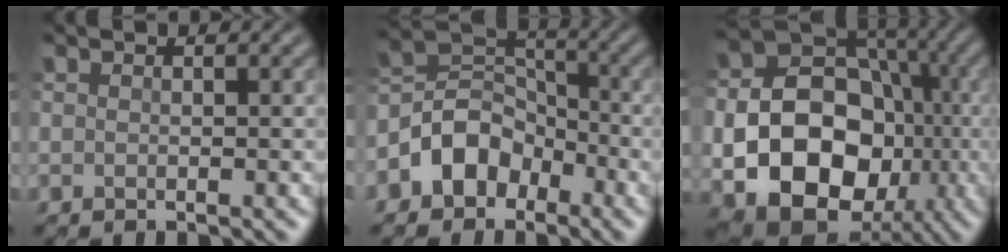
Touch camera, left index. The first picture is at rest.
{"total": 5.0, "force": [-3.2, 3.4, 1.7], "torque": [-0.020, 0.006, -0.062]}
{"total": 15.3, "force": [-3.8, 12.1, 8.6], "torque": [-0.132, -0.032, -0.073]}